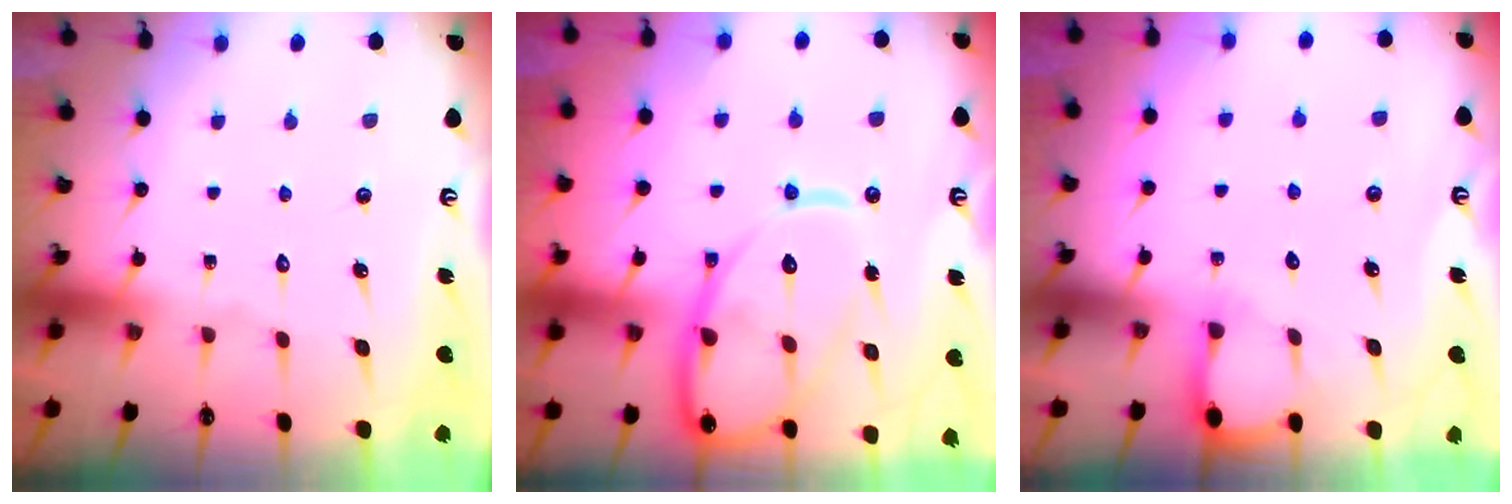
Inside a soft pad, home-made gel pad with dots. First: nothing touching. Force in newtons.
{"total": 19.1, "press": 19.0, "slide": 1.9}
{"total": 3.9, "press": 3.9, "slide": 0.3}